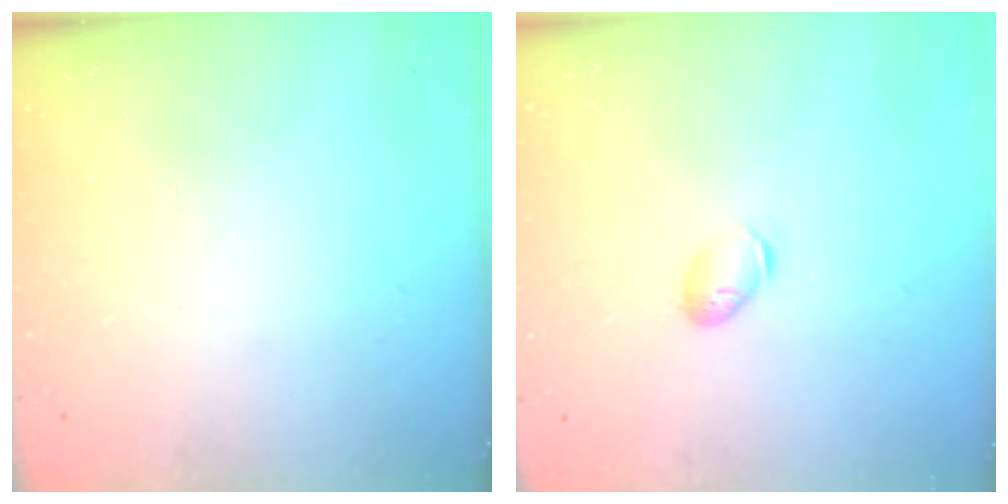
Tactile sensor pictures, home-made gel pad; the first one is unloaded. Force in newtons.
{"total": 5.8, "press": 5.7, "slide": 0.9}